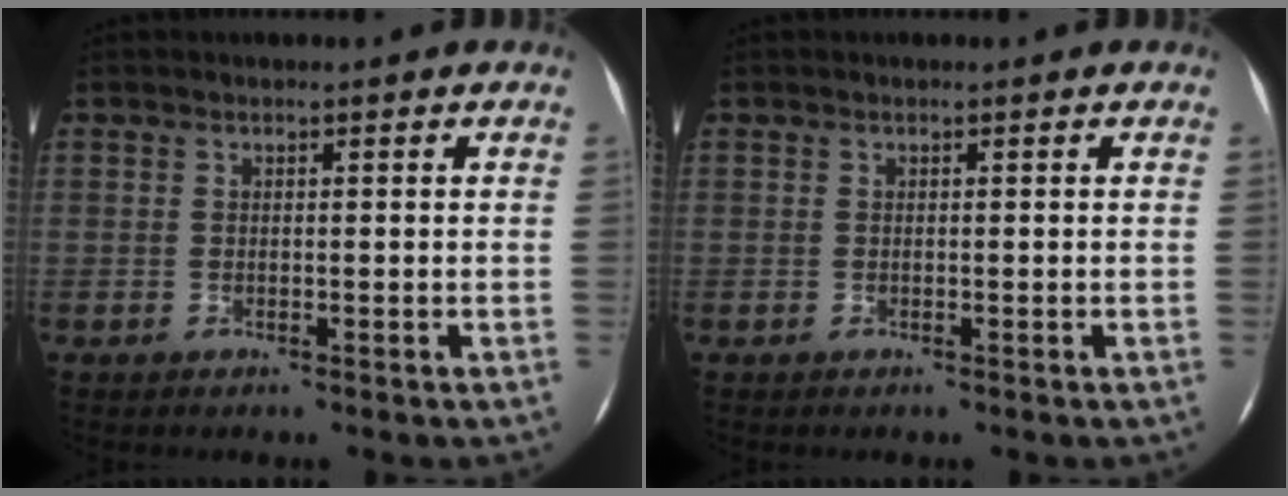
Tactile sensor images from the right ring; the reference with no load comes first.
{"total": 0.0}